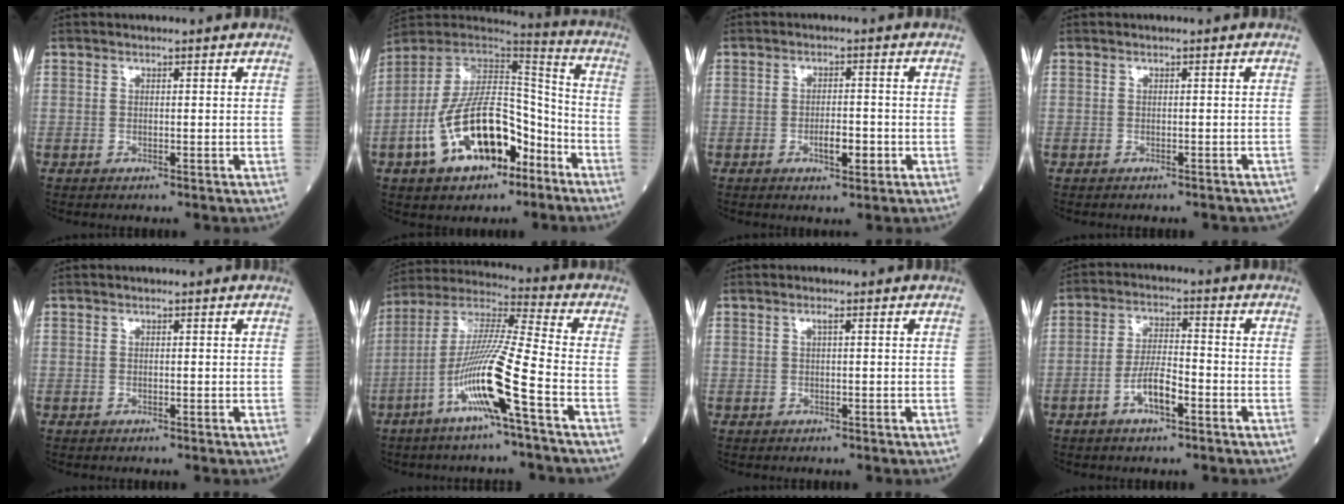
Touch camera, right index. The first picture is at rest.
{"total": 17.9, "force": [-8.0, 8.6, 13.5], "torque": [-0.256, 0.021, -0.129]}
{"total": 3.6, "force": [-1.2, 1.2, 3.2], "torque": [-0.049, 0.003, -0.017]}
{"total": 4.4, "force": [-4.0, 1.3, 1.5], "torque": [-0.021, -0.007, -0.040]}
{"total": 0.0}
{"total": 13.9, "force": [-5.7, -0.8, 12.6], "torque": [-0.253, 0.001, -0.114]}
{"total": 0.6, "force": [0.2, -0.1, 0.5], "torque": [-0.011, 0.002, 0.003]}
{"total": 5.8, "force": [-2.8, 1.7, 4.9], "torque": [-0.099, 0.007, -0.052]}